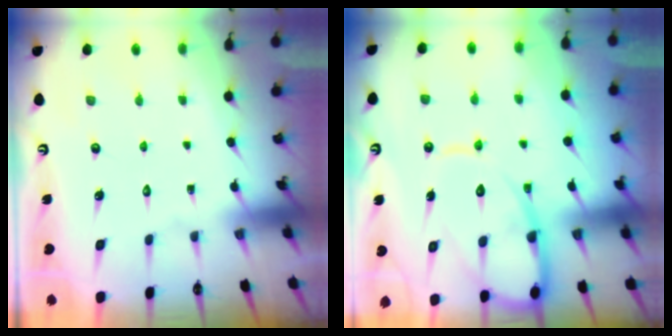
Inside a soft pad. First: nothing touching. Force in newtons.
{"total": 12.5, "press": 12.5, "slide": 1.3}